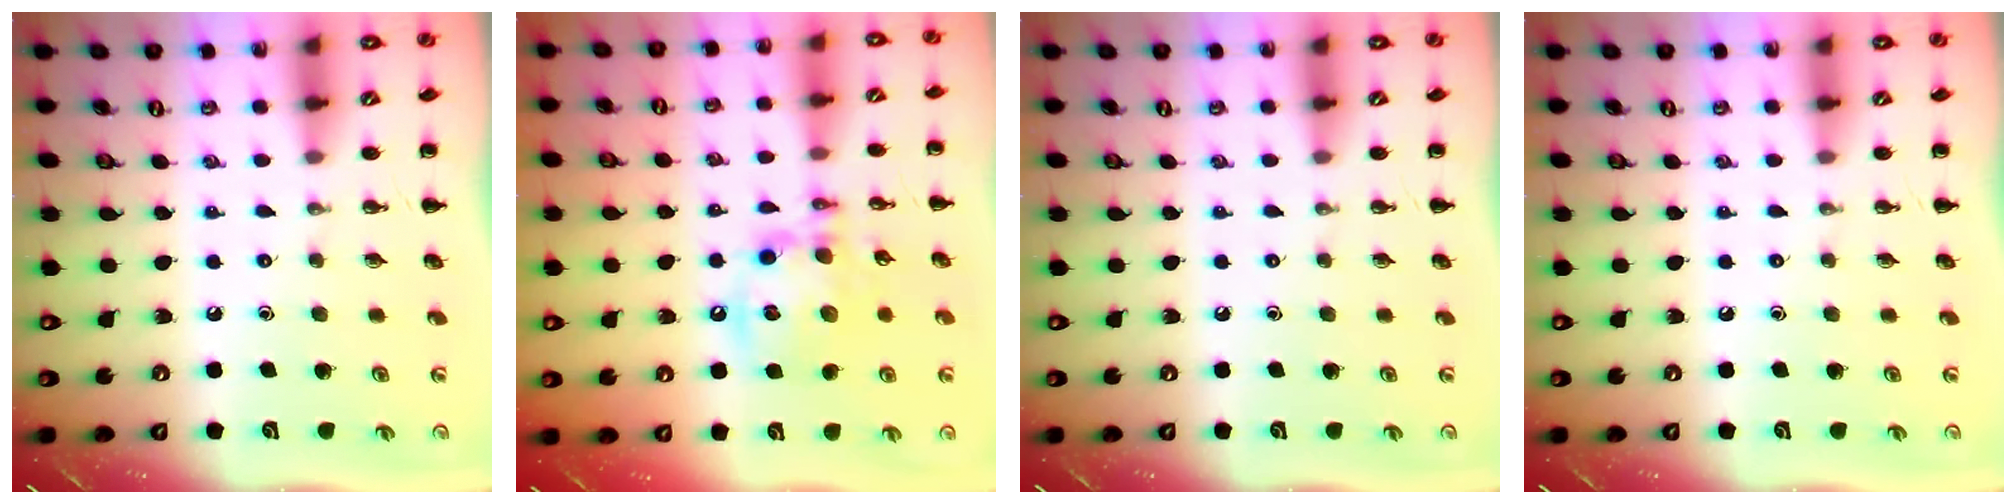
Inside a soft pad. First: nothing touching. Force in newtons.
{"total": 14.0, "press": 13.8, "slide": 2.3}
{"total": 0.0}
{"total": 0.0}